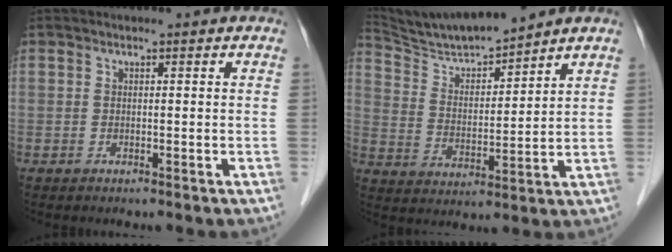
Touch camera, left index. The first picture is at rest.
{"total": 10.2, "force": [9.7, -0.4, 3.1], "torque": [-0.071, 0.008, 0.189]}